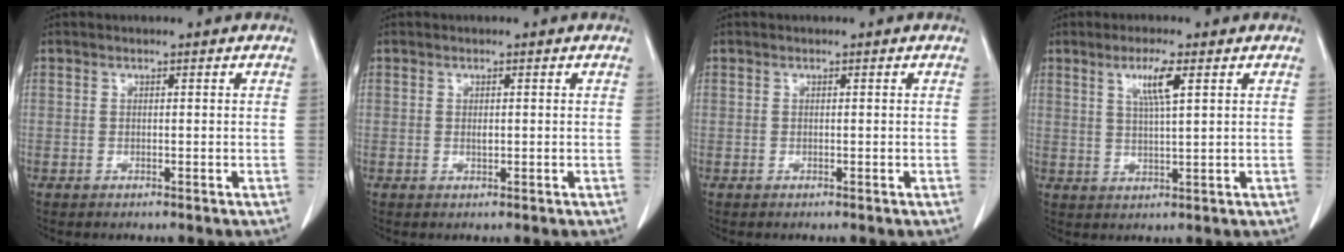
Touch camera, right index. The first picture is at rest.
{"total": 0.8, "force": [0.1, 0.3, 0.7], "torque": [-0.015, -0.002, 0.002]}
{"total": 0.0}
{"total": 5.0, "force": [2.3, 0.1, 4.5], "torque": [-0.083, -0.001, 0.040]}